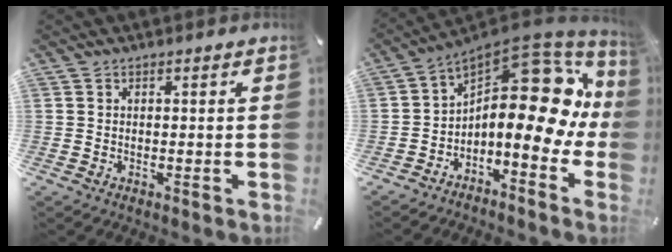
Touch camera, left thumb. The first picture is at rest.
{"total": 18.6, "force": [3.5, 9.9, 15.4], "torque": [-0.221, -0.058, 0.059]}